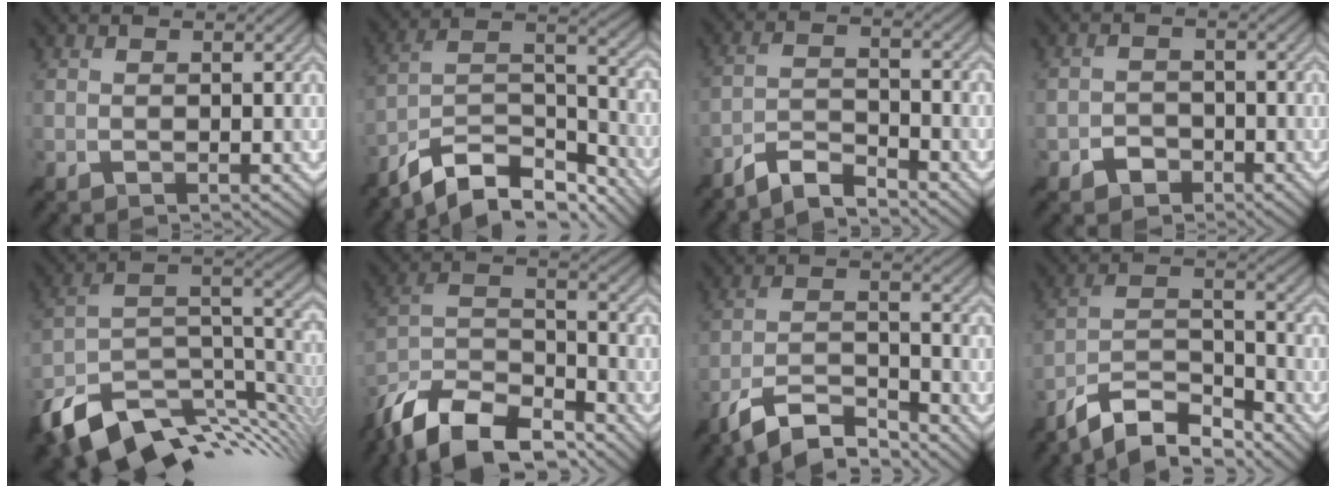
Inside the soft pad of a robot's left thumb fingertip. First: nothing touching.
{"total": 12.0, "force": [-8.9, 4.5, 6.6], "torque": [-0.137, 0.001, -0.157]}
{"total": 5.1, "force": [-4.5, 0.8, 2.1], "torque": [-0.047, 0.002, -0.095]}
{"total": 2.3, "force": [-1.4, 1.7, 0.7], "torque": [-0.005, 0.008, -0.032]}
{"total": 13.2, "force": [-6.3, 7.1, 9.1], "torque": [-0.204, -0.019, -0.099]}
{"total": 15.7, "force": [-12.4, 6.0, 7.7], "torque": [-0.204, -0.003, -0.212]}
{"total": 8.5, "force": [-6.8, 2.3, 4.5], "torque": [-0.089, 0.005, -0.137]}
{"total": 10.1, "force": [-8.2, 2.9, 5.2], "torque": [-0.101, 0.010, -0.157]}